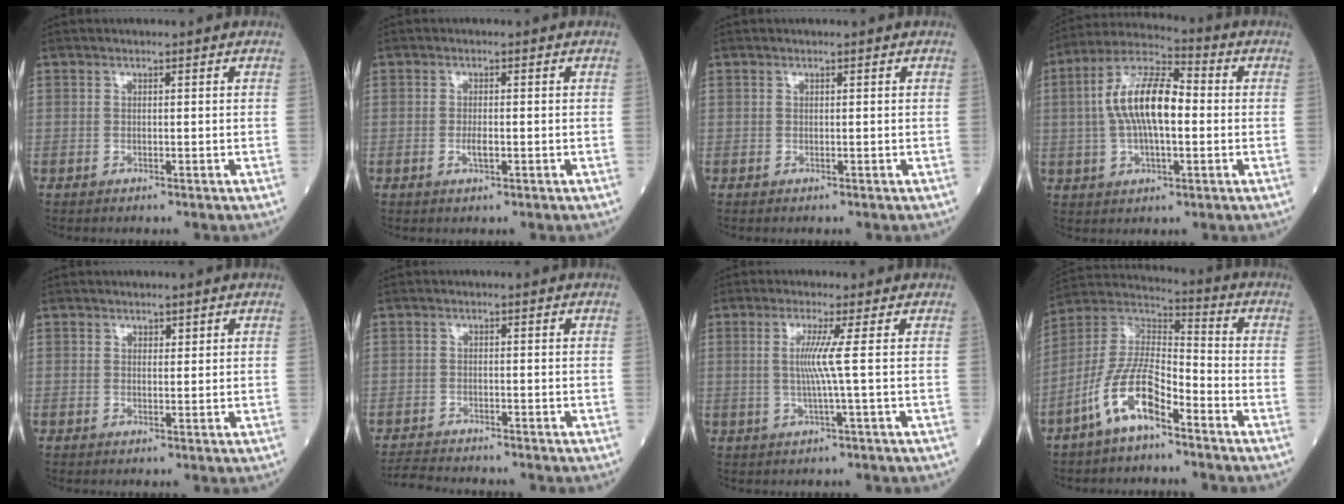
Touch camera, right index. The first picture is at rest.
{"total": 1.7, "force": [-0.5, 0.4, 1.6], "torque": [-0.030, 0.000, -0.007]}
{"total": 0.0}
{"total": 12.4, "force": [0.4, 4.3, 11.6], "torque": [-0.235, 0.022, 0.001]}
{"total": 0.9, "force": [0.7, 0.5, 0.4], "torque": [-0.003, -0.003, 0.008]}
{"total": 4.2, "force": [-4.1, 0.3, 0.7], "torque": [-0.014, -0.019, -0.072]}
{"total": 4.1, "force": [0.3, -1.5, 3.9], "torque": [-0.079, -0.005, 0.005]}
{"total": 11.2, "force": [-6.3, 3.3, 8.7], "torque": [-0.187, 0.007, -0.125]}